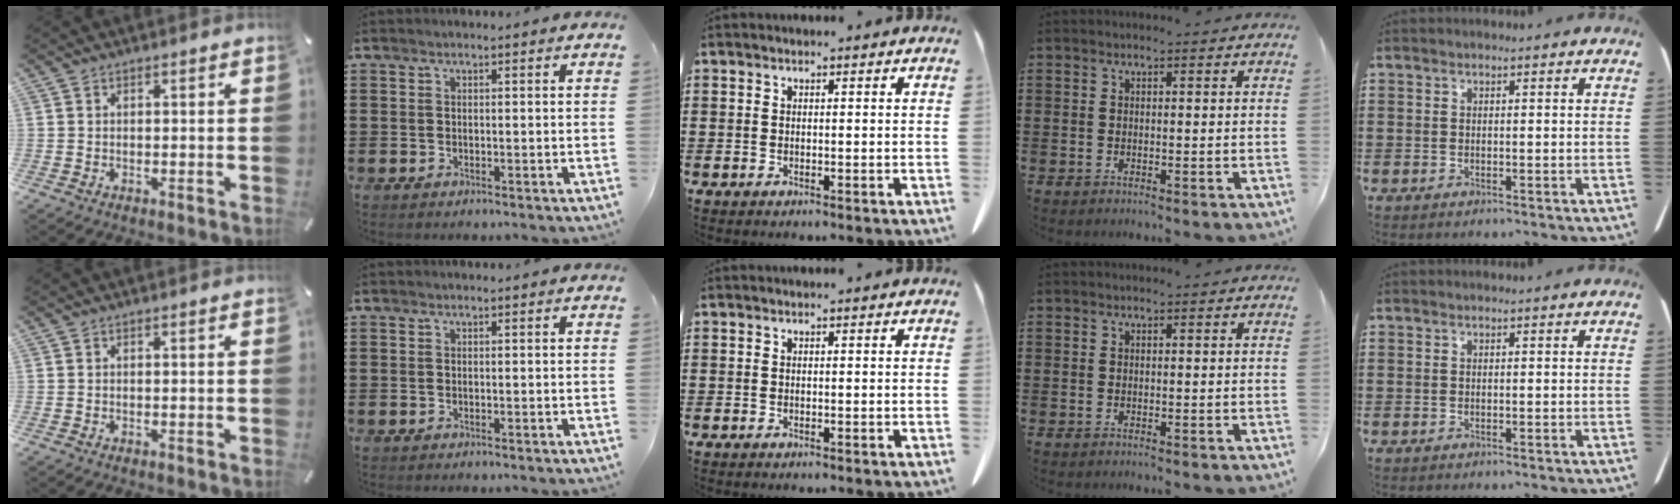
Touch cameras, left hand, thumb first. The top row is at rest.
{}